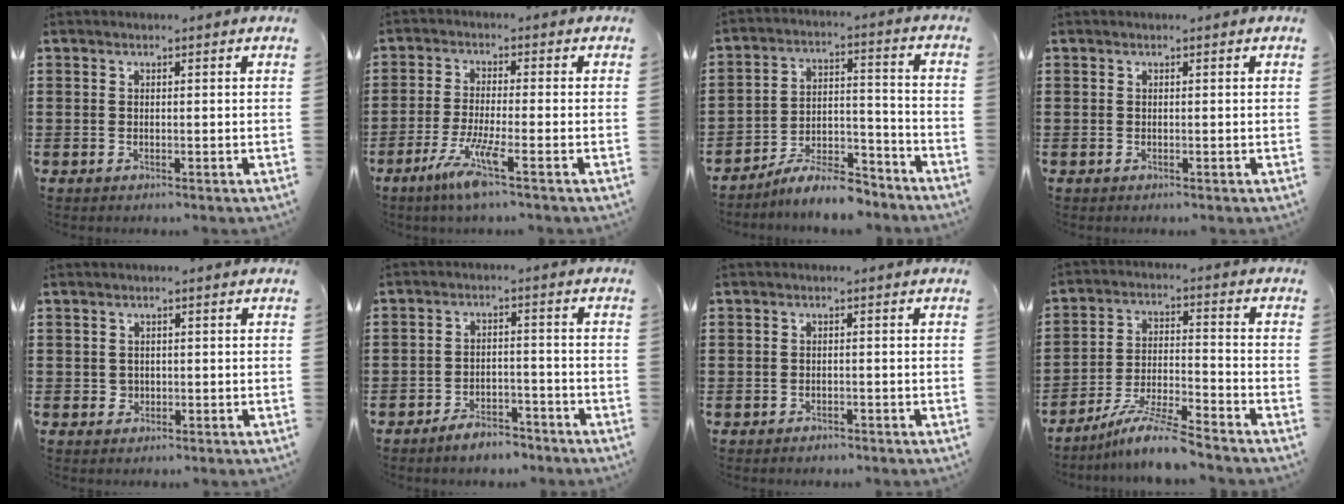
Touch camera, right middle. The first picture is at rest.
{"total": 6.2, "force": [-3.6, 0.2, 5.0], "torque": [-0.107, -0.015, -0.068]}
{"total": 8.1, "force": [-7.6, 1.4, 2.5], "torque": [-0.042, 0.020, -0.145]}
{"total": 0.0}
{"total": 1.1, "force": [0.0, 1.0, 0.3], "torque": [-0.008, 0.007, -0.001]}
{"total": 4.1, "force": [-4.0, 0.9, 0.7], "torque": [-0.011, 0.011, -0.079]}
{"total": 1.0, "force": [-0.9, 0.4, -0.1], "torque": [-0.002, 0.003, -0.022]}
{"total": 8.0, "force": [-7.0, 0.0, 3.8], "torque": [-0.075, -0.005, -0.136]}